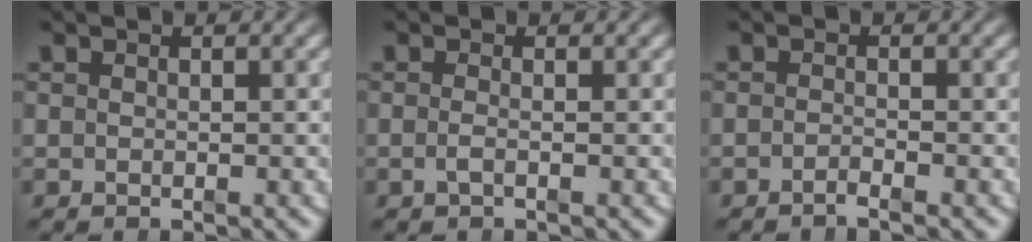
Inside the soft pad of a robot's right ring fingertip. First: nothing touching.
{"total": 1.1, "force": [-0.8, -0.2, 0.7], "torque": [-0.022, -0.010, -0.011]}
{"total": 1.4, "force": [-1.3, -0.1, 0.5], "torque": [-0.008, -0.001, -0.027]}